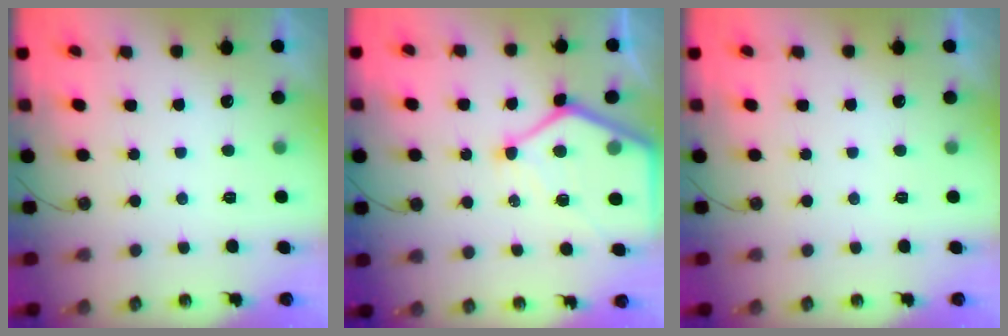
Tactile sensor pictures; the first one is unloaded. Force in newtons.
{"total": 13.7, "press": 13.6, "slide": 1.5}
{"total": 0.0}